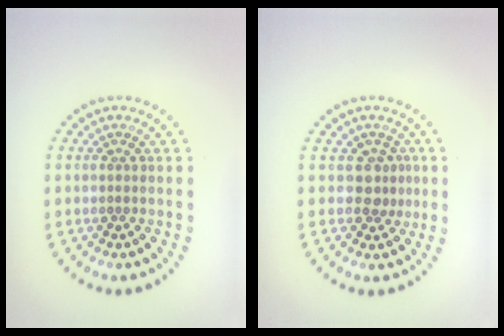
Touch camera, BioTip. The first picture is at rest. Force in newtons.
{"total": 2.1, "press": 1.7, "slide": 1.3}